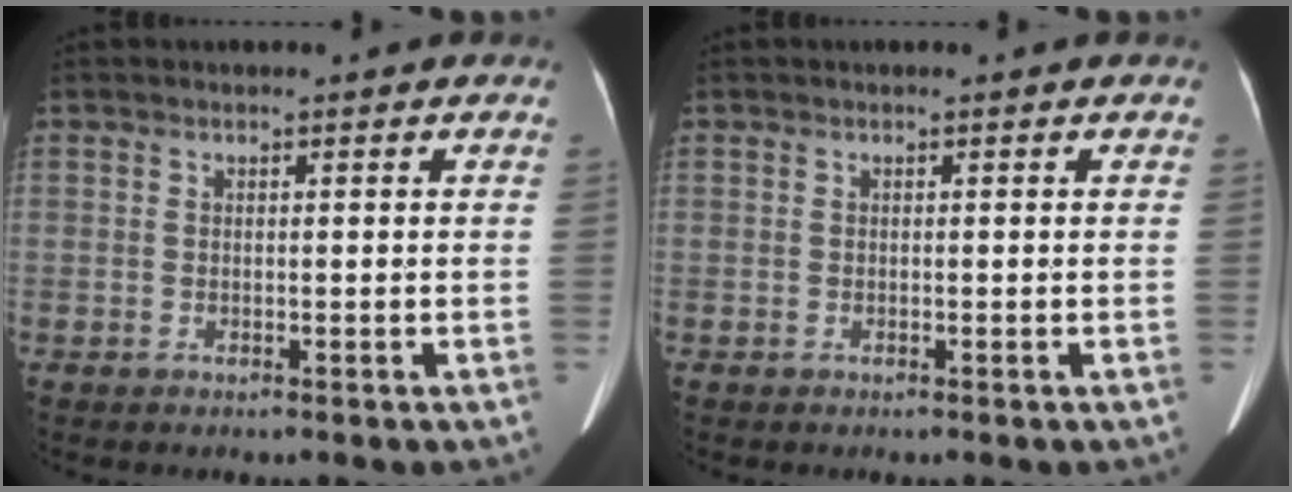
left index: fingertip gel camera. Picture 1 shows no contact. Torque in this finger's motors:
{"motor_torque": [-0.23, -0.06, -0.01, 0.00]}